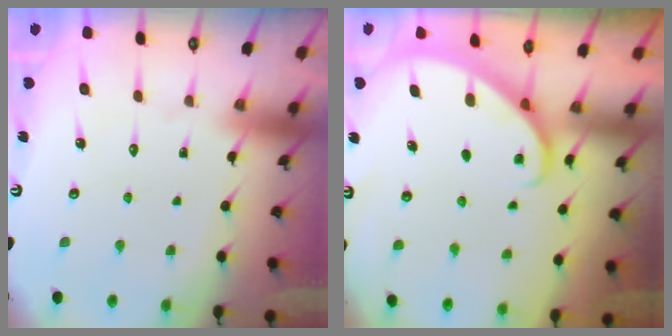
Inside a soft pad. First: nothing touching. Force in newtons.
{"total": 2.3, "press": 2.3, "slide": 0.2}